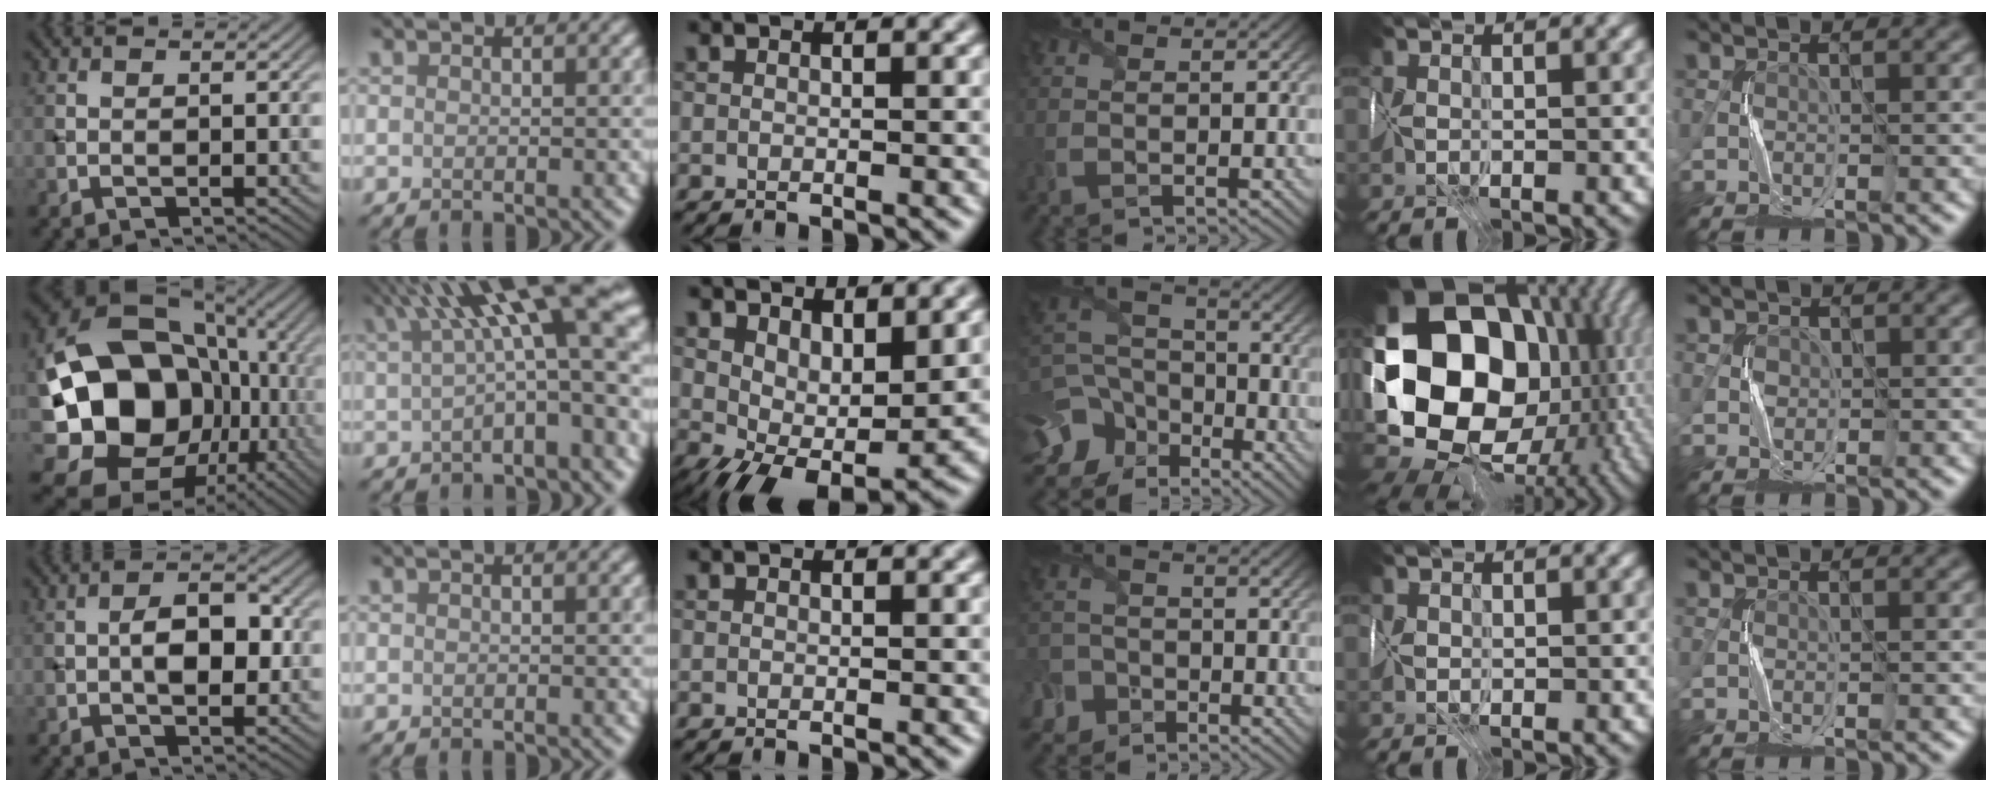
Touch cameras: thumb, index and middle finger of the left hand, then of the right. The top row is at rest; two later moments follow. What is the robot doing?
{"motion": "fold", "object": "map"}